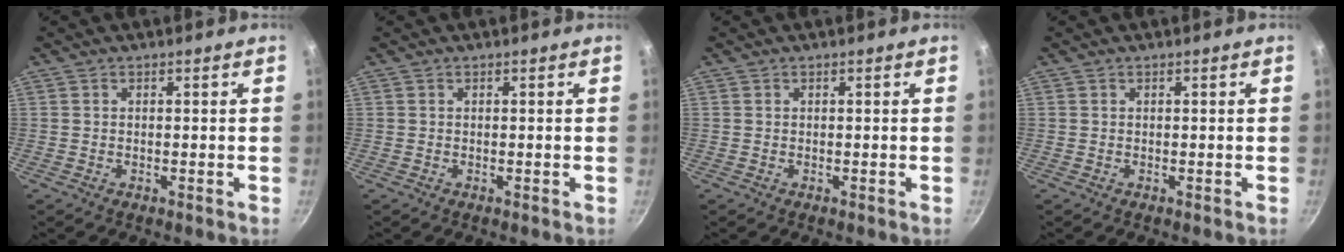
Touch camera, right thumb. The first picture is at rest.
{"total": 0.0}
{"total": 0.0}
{"total": 0.0}